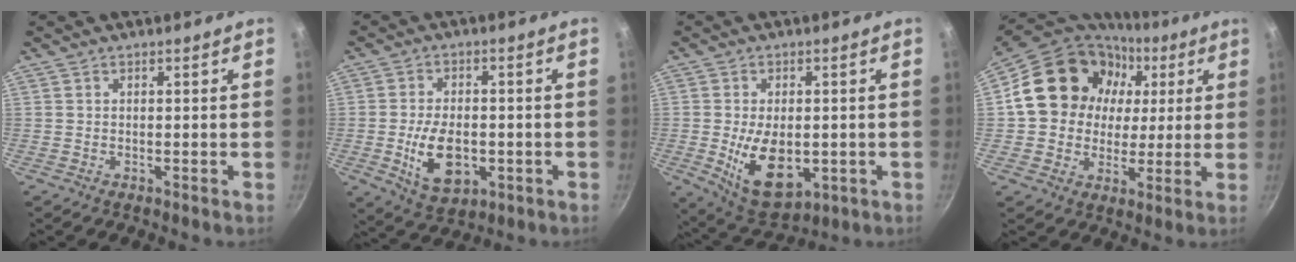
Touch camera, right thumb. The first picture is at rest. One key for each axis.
{"total": 11.0, "fx": -2.3, "fy": 6.6, "fz": 8.5, "tx": -0.135, "ty": 0.002, "tz": -0.027}
{"total": 12.1, "fx": -1.8, "fy": 7.2, "fz": 9.6, "tx": -0.141, "ty": -0.009, "tz": -0.010}
{"total": 19.7, "fx": 4.6, "fy": 16.8, "fz": 9.1, "tx": -0.143, "ty": 0.019, "tz": 0.075}